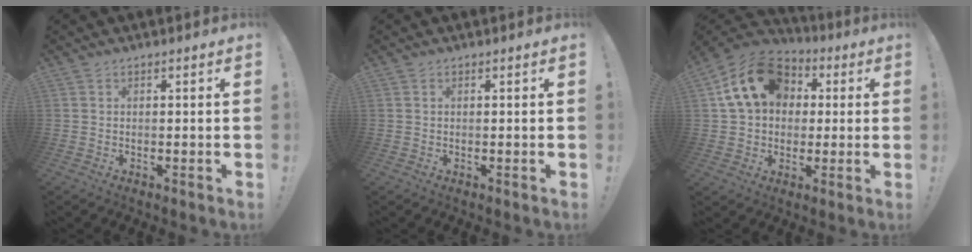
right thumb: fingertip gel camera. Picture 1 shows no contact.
{"total": 0.0}
{"total": 16.9, "force": [5.1, 12.8, 9.7], "torque": [-0.156, 0.000, 0.097]}